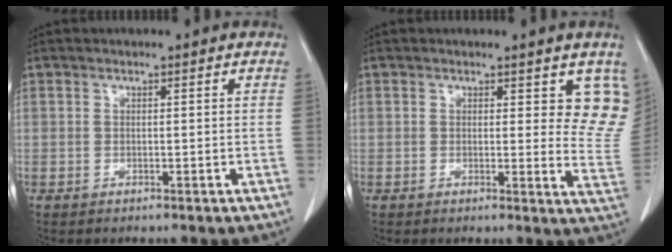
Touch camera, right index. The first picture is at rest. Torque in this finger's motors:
{"motor_torque": [0.29, 0.22, 0.10, 0.01]}